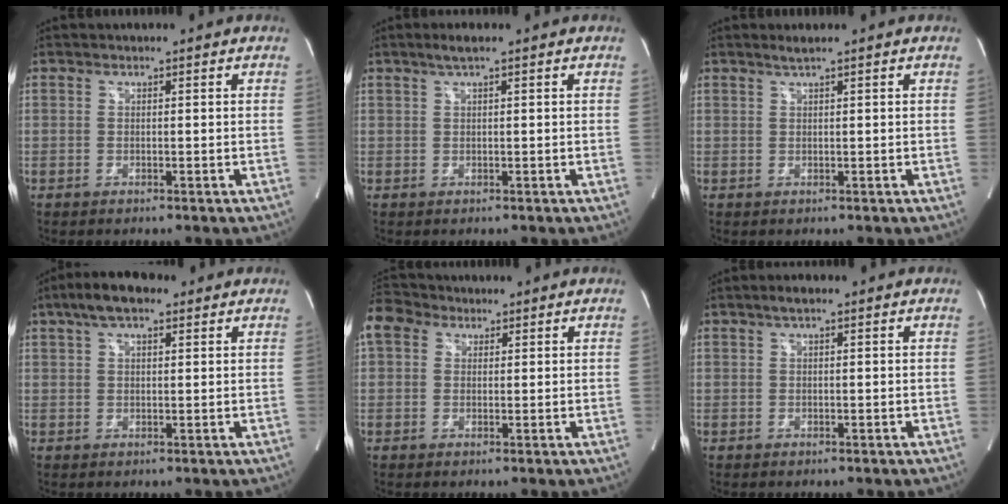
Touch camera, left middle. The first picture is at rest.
{"total": 2.0, "force": [1.2, 0.0, 1.6], "torque": [-0.037, 0.009, 0.024]}
{"total": 1.2, "force": [0.9, -0.3, 0.8], "torque": [-0.020, 0.003, 0.021]}
{"total": 7.0, "force": [4.4, 2.4, 4.9], "torque": [-0.095, 0.026, 0.073]}
{"total": 7.2, "force": [3.6, 5.3, 3.3], "torque": [-0.084, 0.043, 0.072]}
{"total": 1.7, "force": [1.0, 0.3, 1.4], "torque": [-0.029, 0.012, 0.015]}